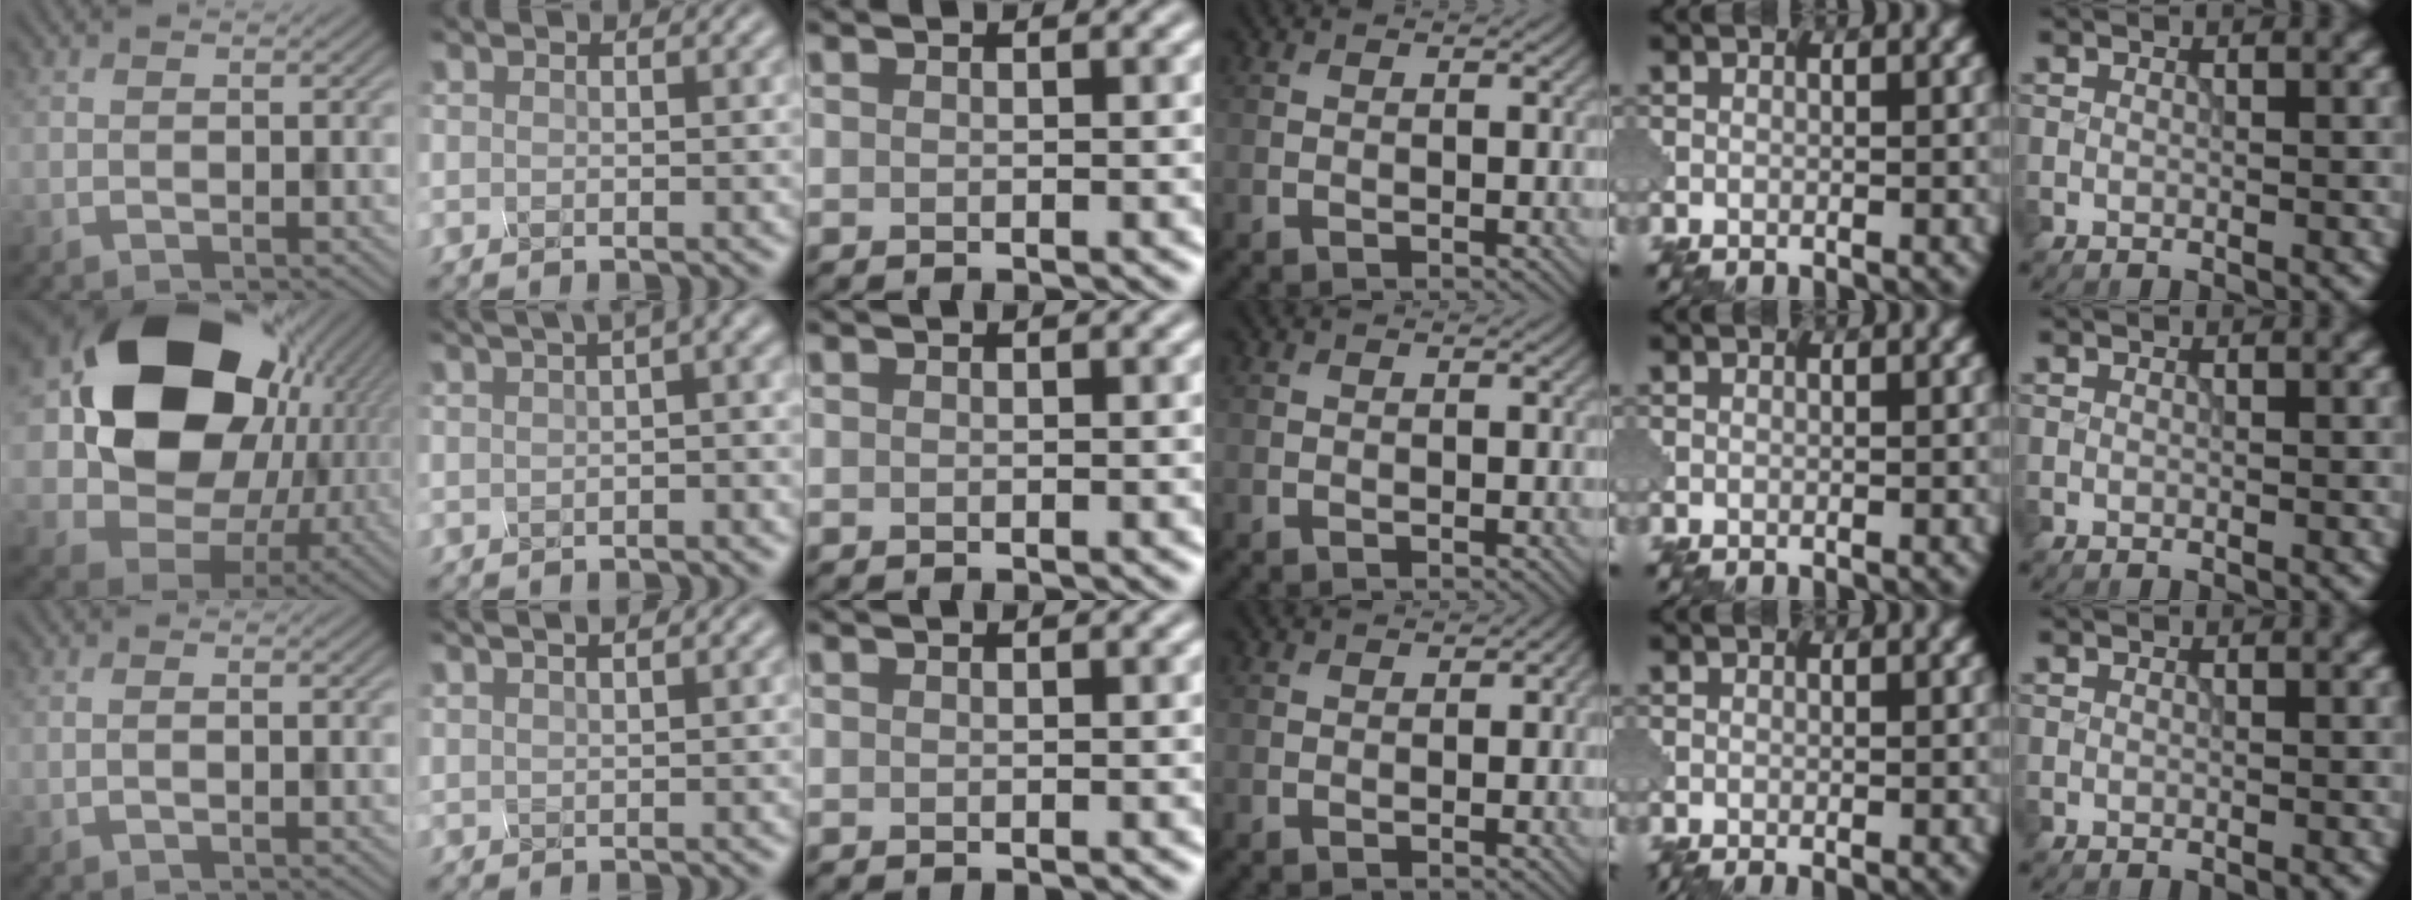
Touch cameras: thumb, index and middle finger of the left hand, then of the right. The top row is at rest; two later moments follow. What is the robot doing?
{"motion": "squeeze", "object": "hand grip exerciser"}